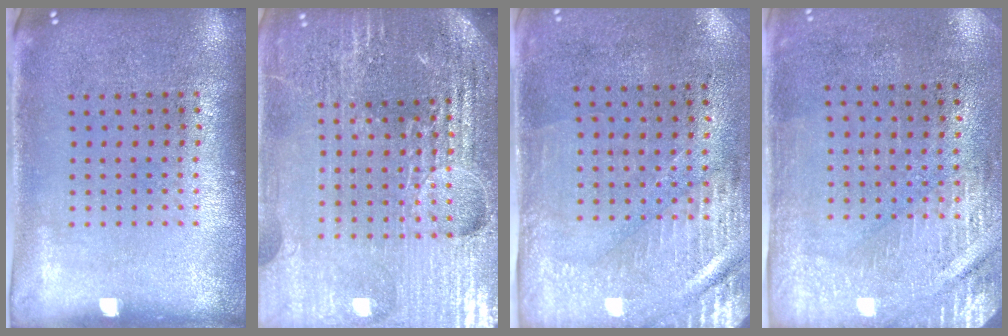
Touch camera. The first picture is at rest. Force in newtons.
{"total": 5.7, "press": 5.2, "slide": 2.3}
{"total": 3.0, "press": 2.5, "slide": 1.6}
{"total": 2.9, "press": 2.5, "slide": 1.4}